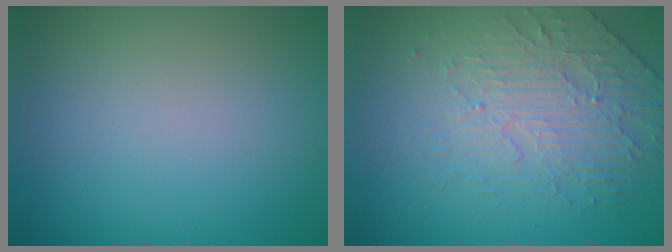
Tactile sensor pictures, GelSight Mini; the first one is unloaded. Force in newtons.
{"total": 4.7, "press": 3.3, "slide": 3.3}